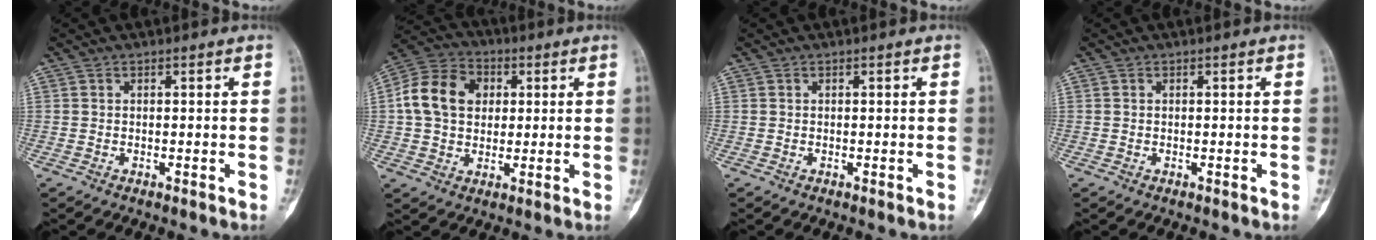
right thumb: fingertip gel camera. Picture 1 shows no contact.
{"total": 12.6, "force": [2.0, 9.7, 7.8], "torque": [-0.123, 0.016, 0.027]}
{"total": 0.0}
{"total": 0.0}